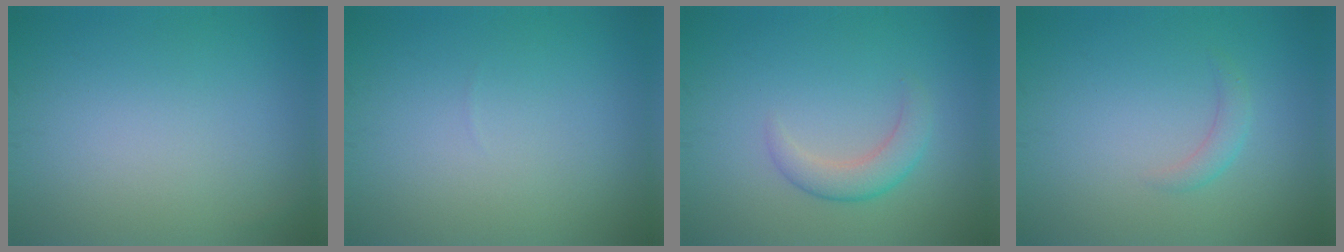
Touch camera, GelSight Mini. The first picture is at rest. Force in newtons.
{"total": 0.0}
{"total": 2.1, "press": 2.0, "slide": 0.2}
{"total": 1.4, "press": 1.4, "slide": 0.0}